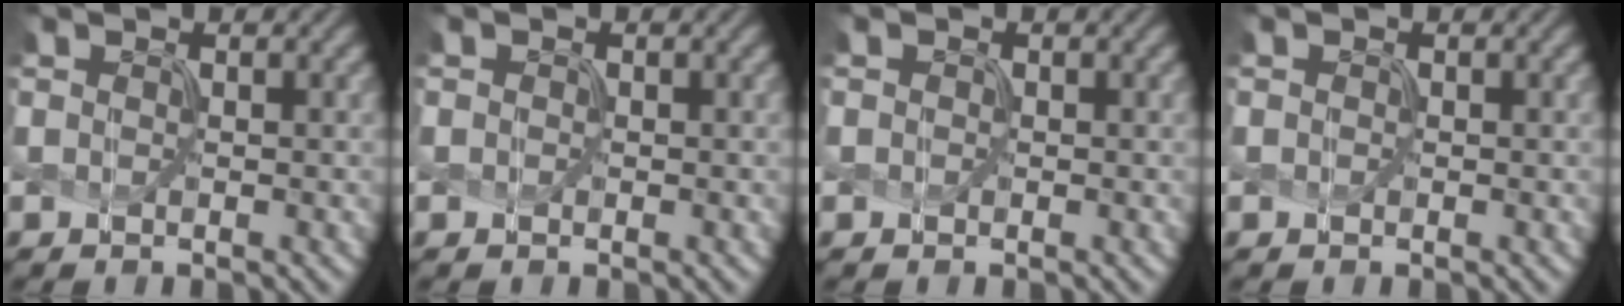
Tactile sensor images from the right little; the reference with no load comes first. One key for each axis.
{"total": 0.0}
{"total": 0.0}
{"total": 0.0}